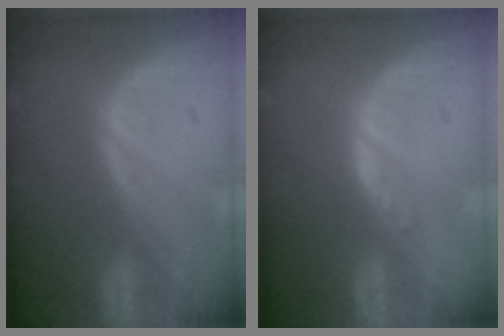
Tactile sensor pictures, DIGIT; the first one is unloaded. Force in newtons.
{"total": 1.2, "press": 1.2, "slide": 0.1}